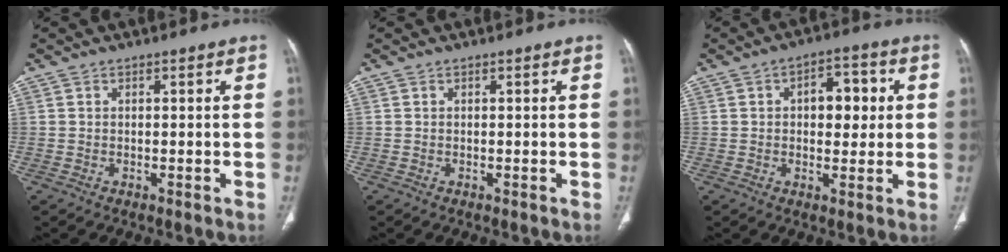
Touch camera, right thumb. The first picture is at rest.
{"total": 0.0}
{"total": 8.2, "force": [1.4, 4.8, 6.5], "torque": [-0.061, 0.011, 0.020]}